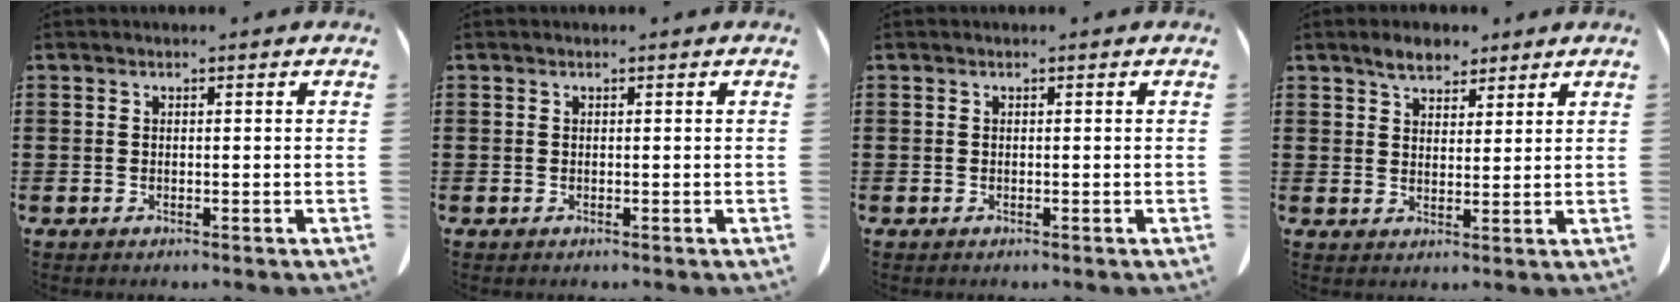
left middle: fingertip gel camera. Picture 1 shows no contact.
{"total": 0.0}
{"total": 0.0}
{"total": 4.3, "force": [3.5, 1.8, 1.6], "torque": [-0.040, 0.001, 0.068]}